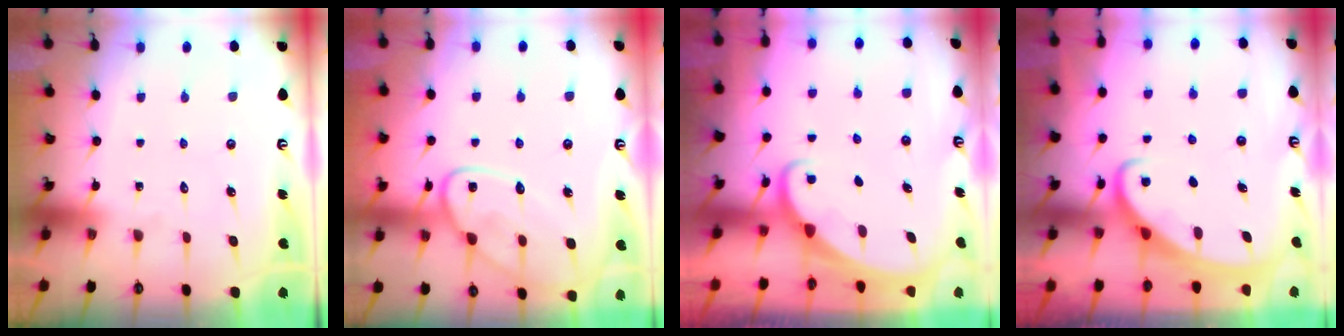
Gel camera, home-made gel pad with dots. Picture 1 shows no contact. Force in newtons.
{"total": 12.9, "press": 12.8, "slide": 1.0}
{"total": 1.7, "press": 1.6, "slide": 0.1}
{"total": 2.5, "press": 2.5, "slide": 0.3}